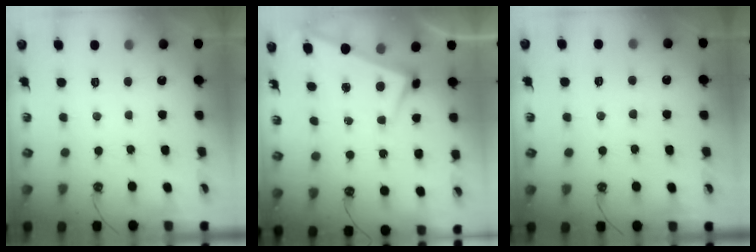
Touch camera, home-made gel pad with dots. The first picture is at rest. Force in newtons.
{"total": 2.7, "press": 2.7, "slide": 0.4}
{"total": 2.7, "press": 2.7, "slide": 0.5}